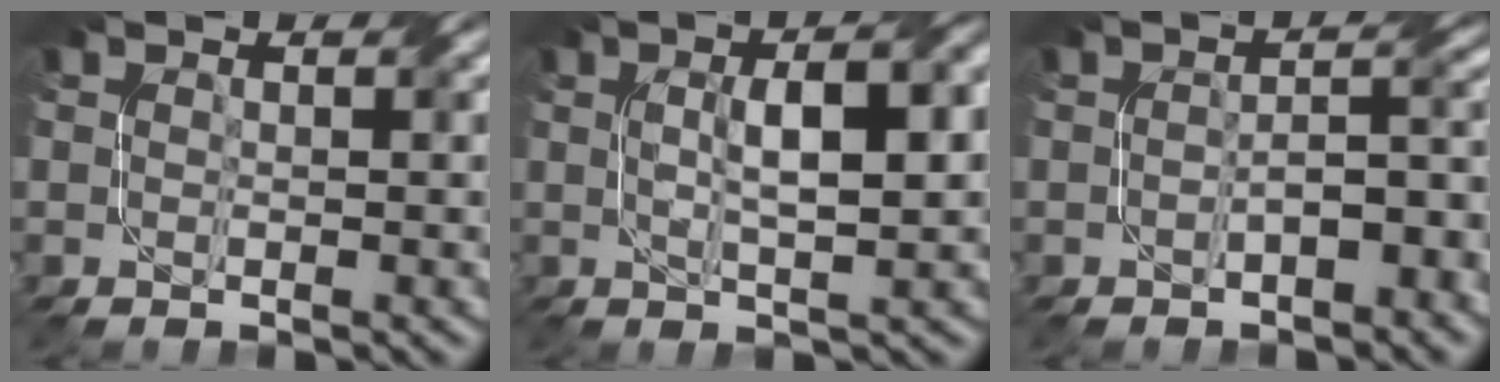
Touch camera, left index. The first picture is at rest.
{"total": 7.0, "force": [1.4, 1.9, 6.5], "torque": [-0.083, 0.020, 0.027]}
{"total": 3.8, "force": [-1.7, 1.6, 3.0], "torque": [-0.042, 0.011, -0.023]}